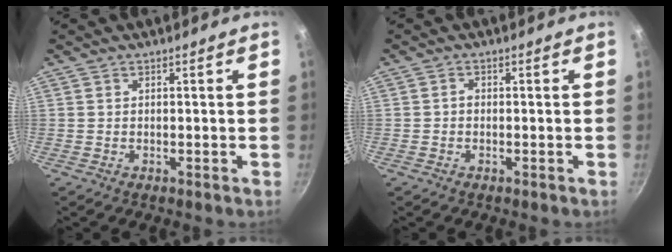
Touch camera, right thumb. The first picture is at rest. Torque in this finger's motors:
{"motor_torque": [-0.05, 0.26, 0.30, 0.21, 0.03]}